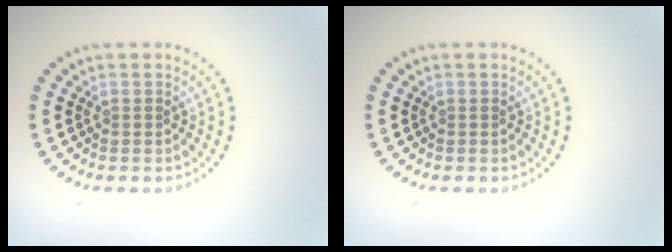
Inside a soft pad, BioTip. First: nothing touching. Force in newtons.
{"total": 0.0}